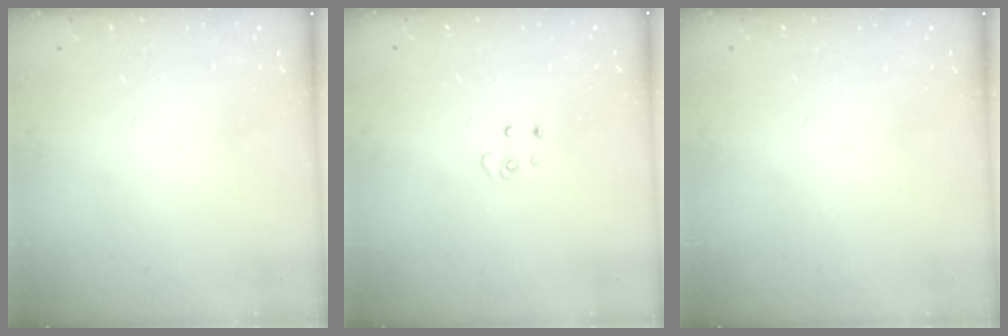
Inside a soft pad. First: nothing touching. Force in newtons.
{"total": 3.1, "press": 3.1, "slide": 0.3}
{"total": 0.0}